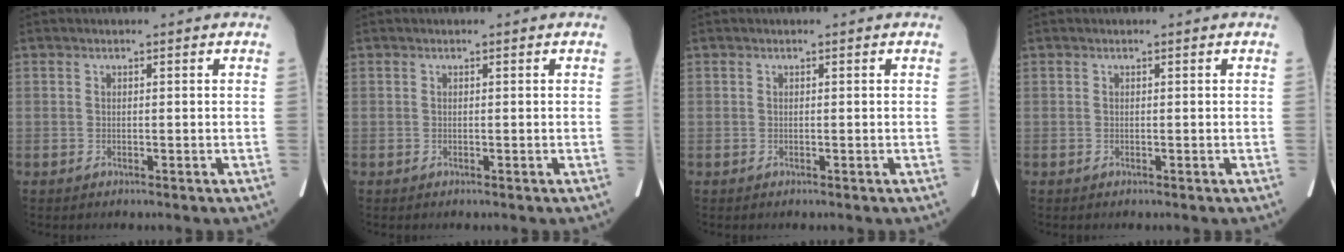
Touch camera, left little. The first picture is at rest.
{"total": 0.0}
{"total": 0.0}
{"total": 0.0}